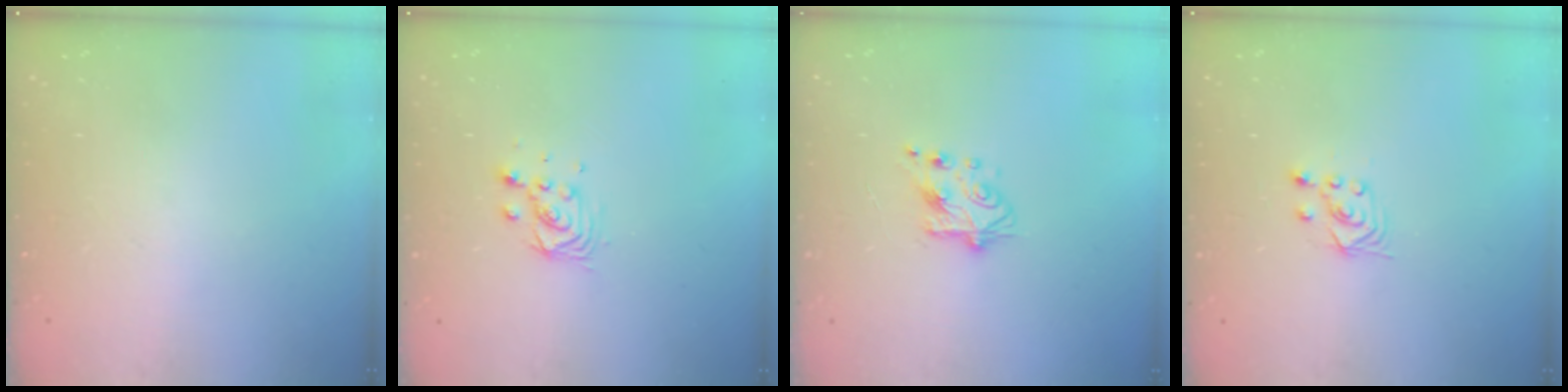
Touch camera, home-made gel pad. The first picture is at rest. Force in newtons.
{"total": 4.2, "press": 4.2, "slide": 0.3}
{"total": 6.4, "press": 6.4, "slide": 0.5}
{"total": 2.8, "press": 2.4, "slide": 1.4}